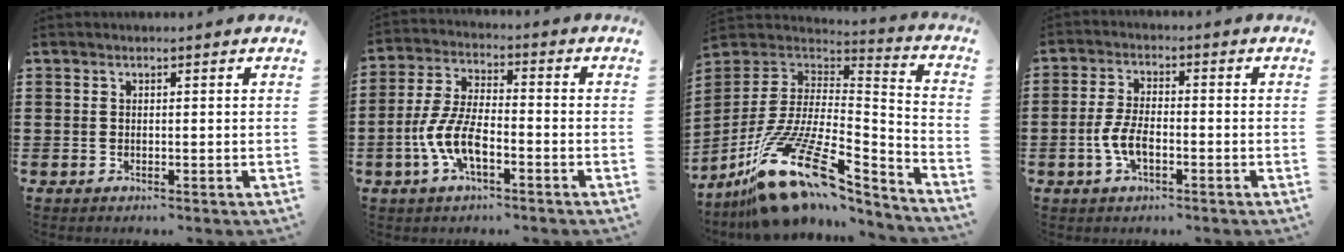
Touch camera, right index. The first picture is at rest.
{"total": 8.0, "force": [-3.3, 2.9, 6.7], "torque": [-0.162, -0.011, -0.065]}
{"total": 19.1, "force": [-9.0, 8.1, 14.8], "torque": [-0.297, 0.008, -0.152]}
{"total": 5.0, "force": [-1.8, 2.1, 4.2], "torque": [-0.102, -0.007, -0.037]}